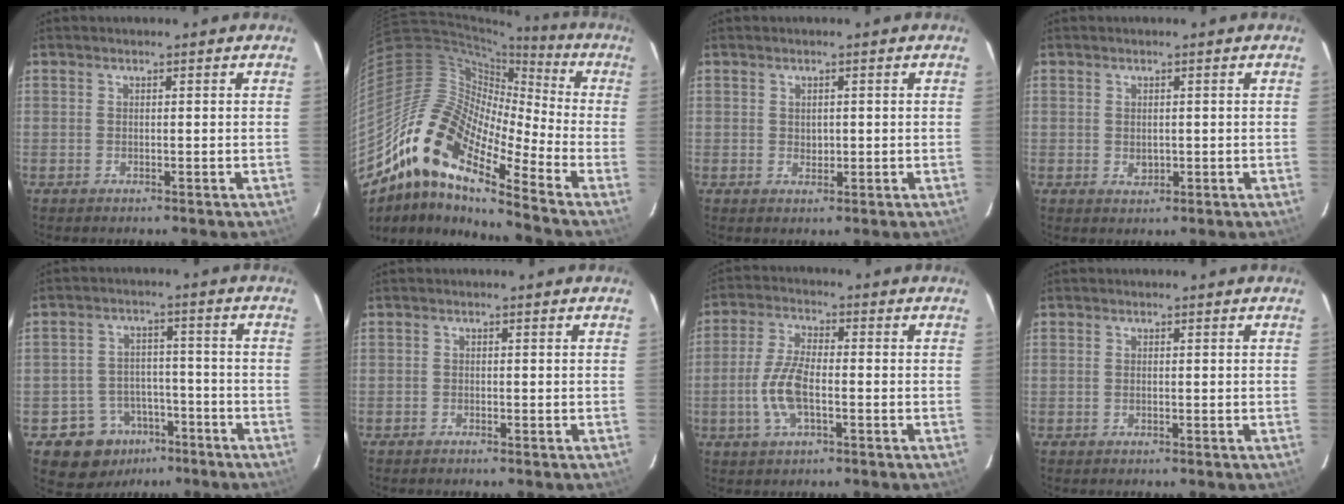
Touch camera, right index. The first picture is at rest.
{"total": 17.8, "force": [-11.7, 4.4, 12.6], "torque": [-0.202, -0.010, -0.245]}
{"total": 1.4, "force": [0.2, 1.2, 0.6], "torque": [-0.008, 0.000, 0.006]}
{"total": 1.7, "force": [-0.1, 1.4, 0.9], "torque": [-0.014, 0.000, 0.002]}
{"total": 9.3, "force": [-5.8, 7.1, 1.5], "torque": [-0.039, 0.029, -0.073]}
{"total": 0.7, "force": [-0.6, 0.3, 0.0], "torque": [-0.004, 0.001, -0.014]}
{"total": 7.8, "force": [-2.2, 2.9, 6.9], "torque": [-0.152, 0.002, -0.044]}
{"total": 0.0}